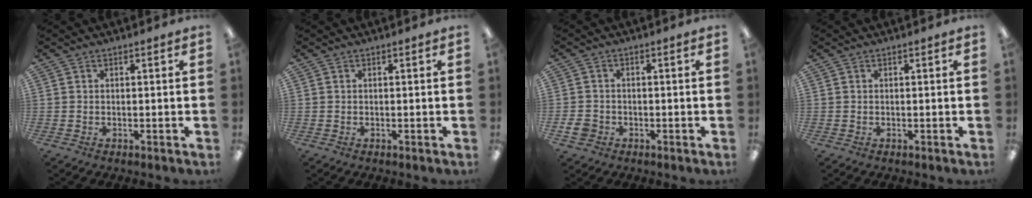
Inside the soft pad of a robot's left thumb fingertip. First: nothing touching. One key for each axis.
{"total": 0.0}
{"total": 3.2, "fx": -1.3, "fy": 2.7, "fz": 1.2, "tx": -0.024, "ty": 0.004, "tz": -0.025}
{"total": 0.0}